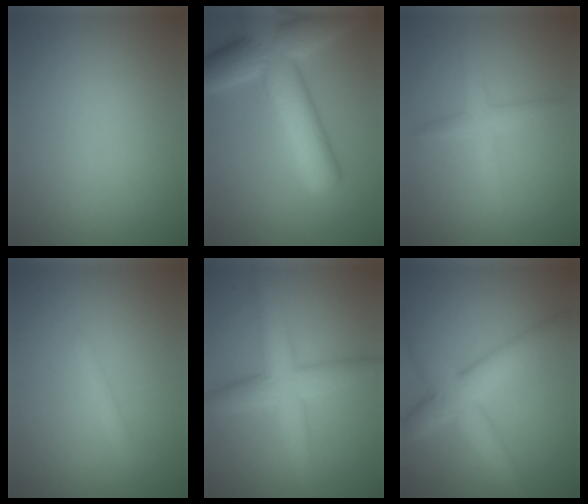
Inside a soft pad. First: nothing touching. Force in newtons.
{"total": 9.4, "press": 9.4, "slide": 0.4}
{"total": 2.2, "press": 2.2, "slide": 0.1}
{"total": 0.9, "press": 0.9, "slide": 0.1}
{"total": 4.5, "press": 4.5, "slide": 0.2}
{"total": 6.2, "press": 6.2, "slide": 0.2}